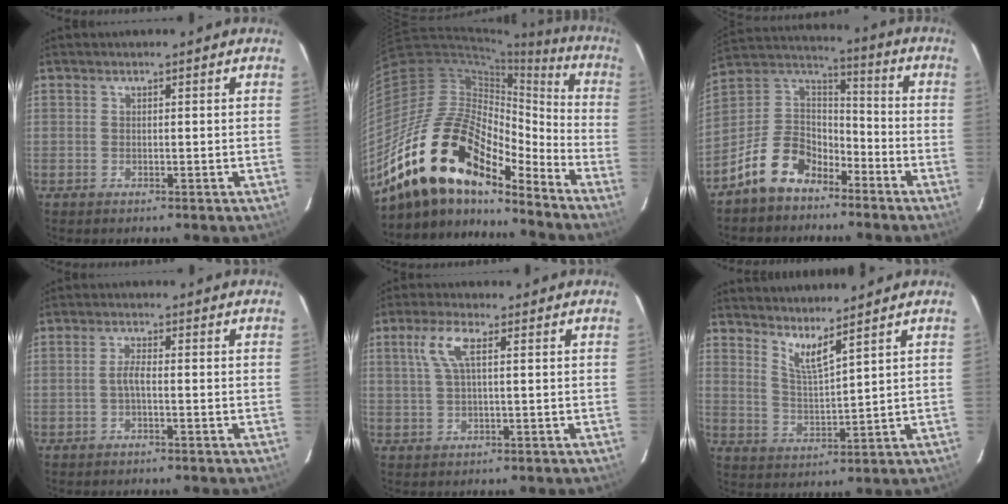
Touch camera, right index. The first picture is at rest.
{"total": 24.1, "force": [-17.1, 9.2, 14.2], "torque": [-0.255, -0.017, -0.319]}
{"total": 13.7, "force": [-9.0, 7.9, 6.6], "torque": [-0.159, 0.036, -0.160]}
{"total": 2.0, "force": [-0.7, 0.2, 1.9], "torque": [-0.040, 0.005, -0.016]}
{"total": 5.4, "force": [1.7, 1.3, 5.0], "torque": [-0.103, 0.008, 0.035]}
{"total": 5.4, "force": [4.4, 0.0, 3.2], "torque": [-0.061, -0.012, 0.082]}